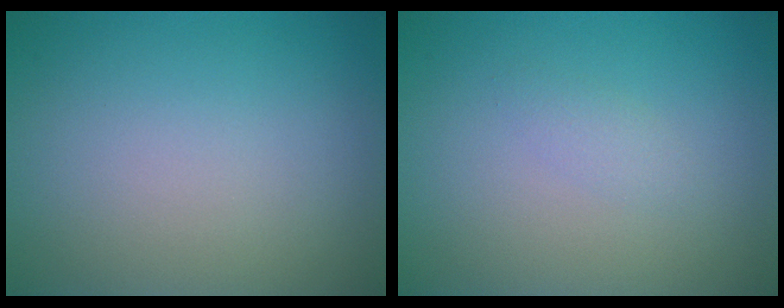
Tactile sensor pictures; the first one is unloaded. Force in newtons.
{"total": 0.9, "press": 0.9, "slide": 0.0}